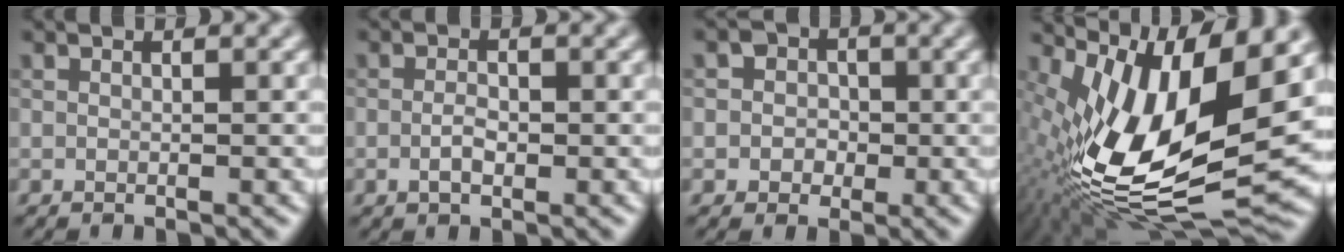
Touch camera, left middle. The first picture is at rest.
{"total": 1.7, "force": [-0.4, 0.9, 1.4], "torque": [-0.026, 0.001, -0.010]}
{"total": 3.5, "force": [0.6, 3.2, 1.3], "torque": [0.006, 0.011, -0.013]}
{"total": 16.0, "force": [1.0, 6.5, 14.6], "torque": [-0.282, -0.001, 0.020]}